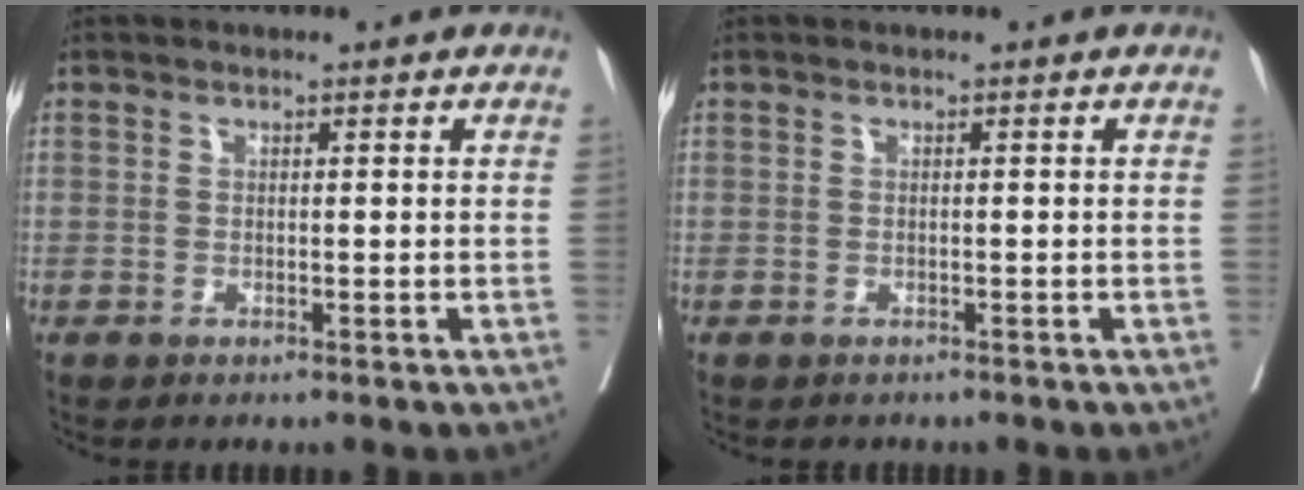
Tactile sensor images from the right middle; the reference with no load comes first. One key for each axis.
{"total": 1.3, "fx": -1.1, "fy": 0.7, "fz": 0.1, "tx": -0.009, "ty": -0.001, "tz": -0.017}